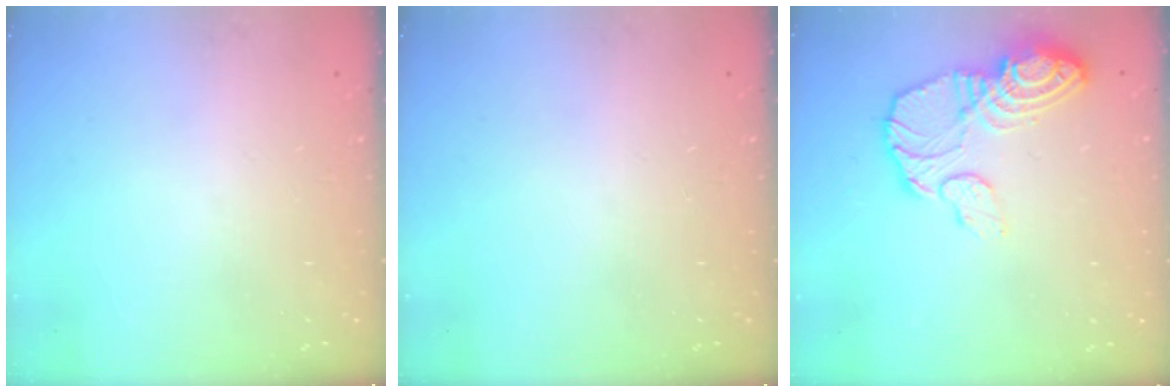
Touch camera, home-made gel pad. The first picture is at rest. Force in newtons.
{"total": 0.0}
{"total": 14.1, "press": 14.0, "slide": 1.5}